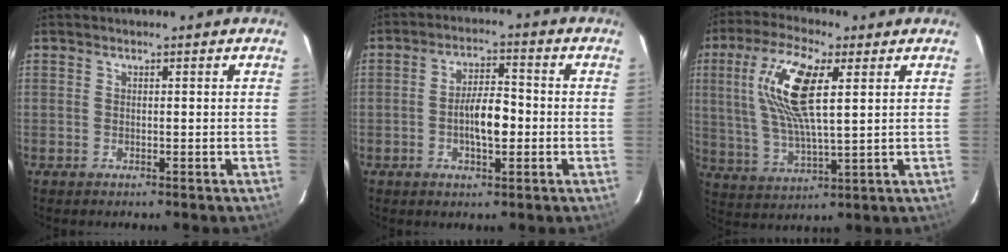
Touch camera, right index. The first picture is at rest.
{"total": 7.1, "force": [-1.4, 2.6, 6.5], "torque": [-0.119, 0.006, -0.021]}
{"total": 14.7, "force": [4.4, 4.3, 13.3], "torque": [-0.263, 0.010, 0.087]}